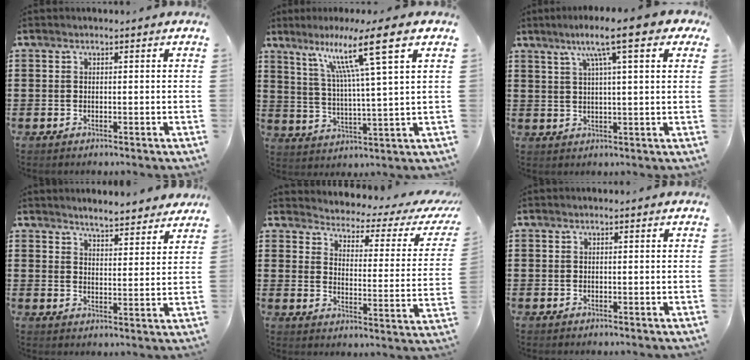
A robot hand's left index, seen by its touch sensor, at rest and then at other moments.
{"total": 11.8, "force": [7.0, -0.2, 9.5], "torque": [-0.185, -0.017, 0.107]}
{"total": 9.5, "force": [5.2, 1.1, 7.9], "torque": [-0.150, 0.000, 0.083]}
{"total": 4.1, "force": [4.1, 0.3, 0.2], "torque": [-0.020, -0.017, 0.075]}
{"total": 2.4, "force": [2.2, 0.5, 1.0], "torque": [-0.038, -0.023, 0.027]}
{"total": 0.0}